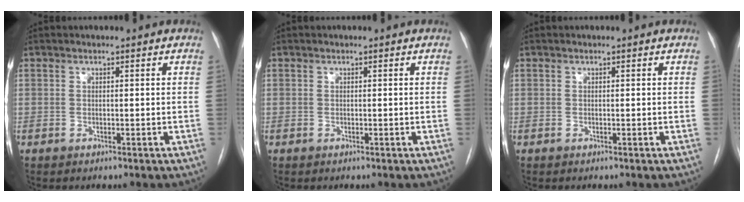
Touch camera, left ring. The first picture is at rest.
{"total": 0.0}
{"total": 0.0}